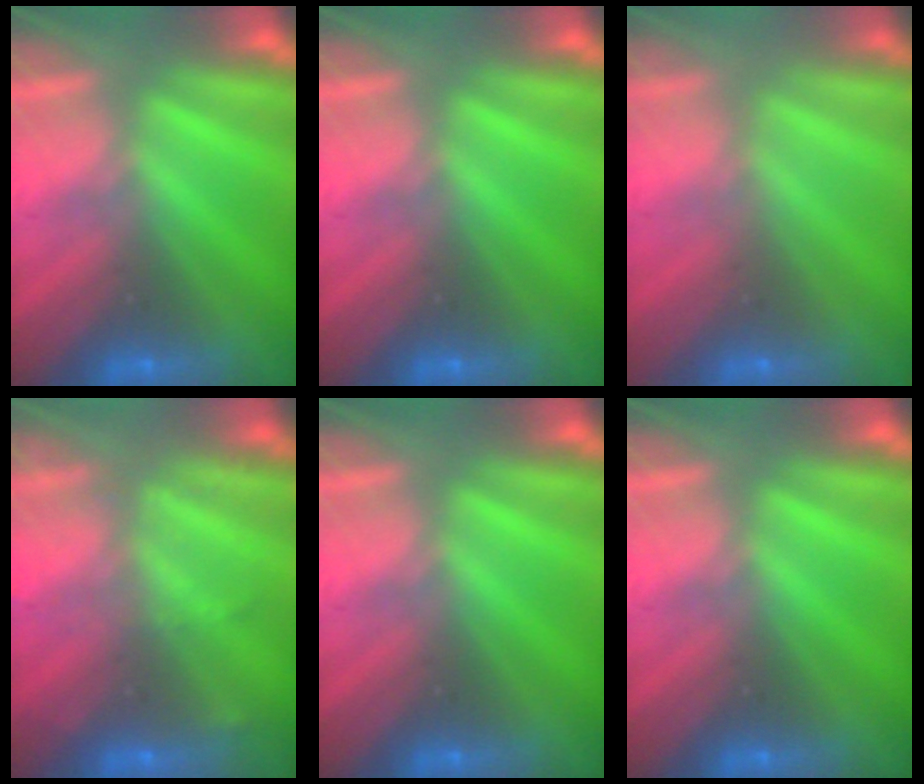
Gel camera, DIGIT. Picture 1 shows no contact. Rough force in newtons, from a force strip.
{"total": 0.0}
{"total": 3.7}
{"total": 2.3}
{"total": 0.0}
{"total": 0.0}